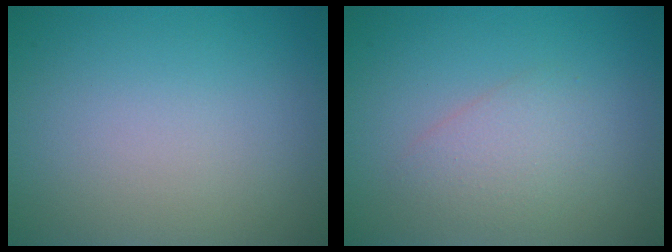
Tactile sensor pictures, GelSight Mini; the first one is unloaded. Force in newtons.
{"total": 2.2, "press": 2.2, "slide": 0.0}